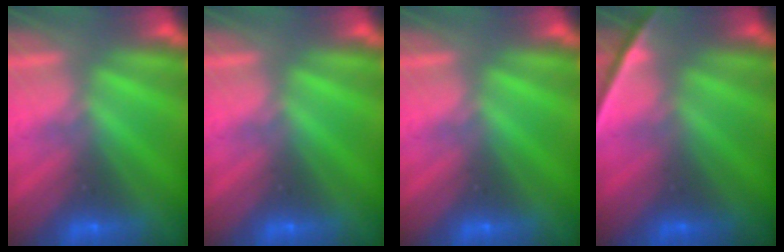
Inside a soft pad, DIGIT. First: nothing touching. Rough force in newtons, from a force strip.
{"total": 0.0}
{"total": 0.0}
{"total": 2.2}